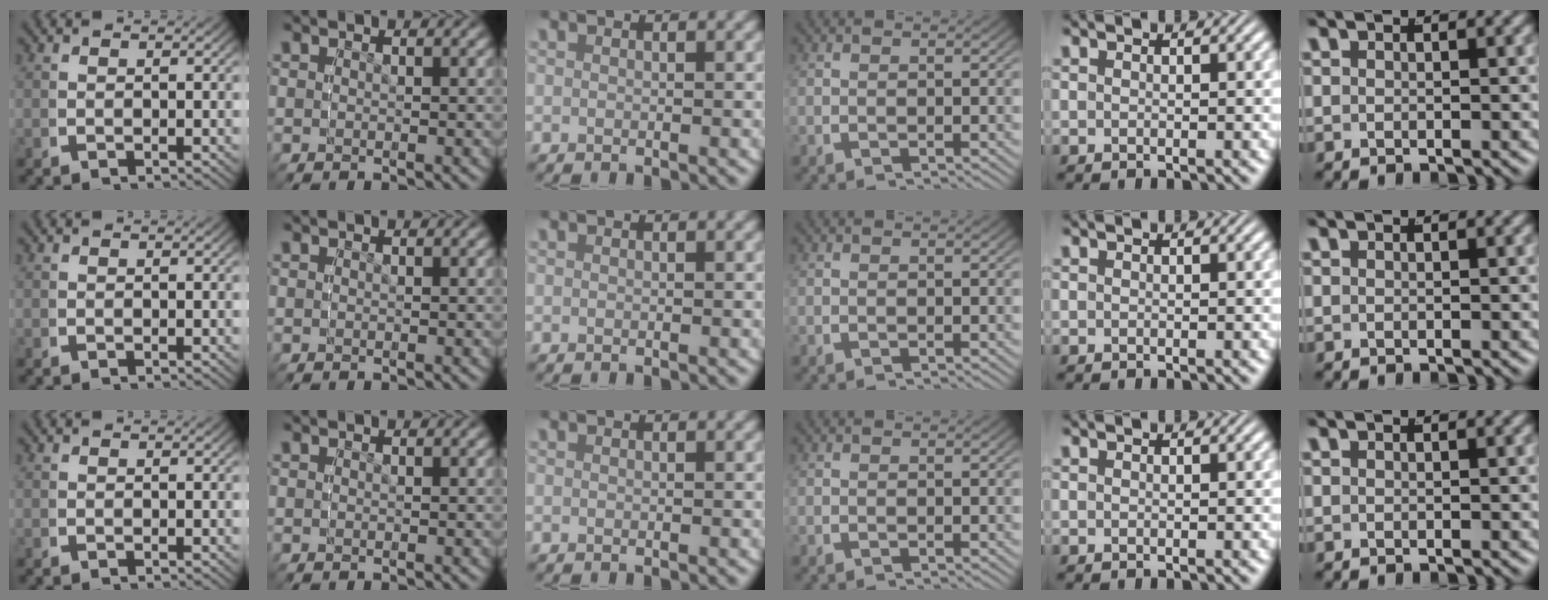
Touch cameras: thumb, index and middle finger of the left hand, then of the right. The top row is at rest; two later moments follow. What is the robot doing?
{"motion": "grasp_and_lifting", "object": "bottle"}